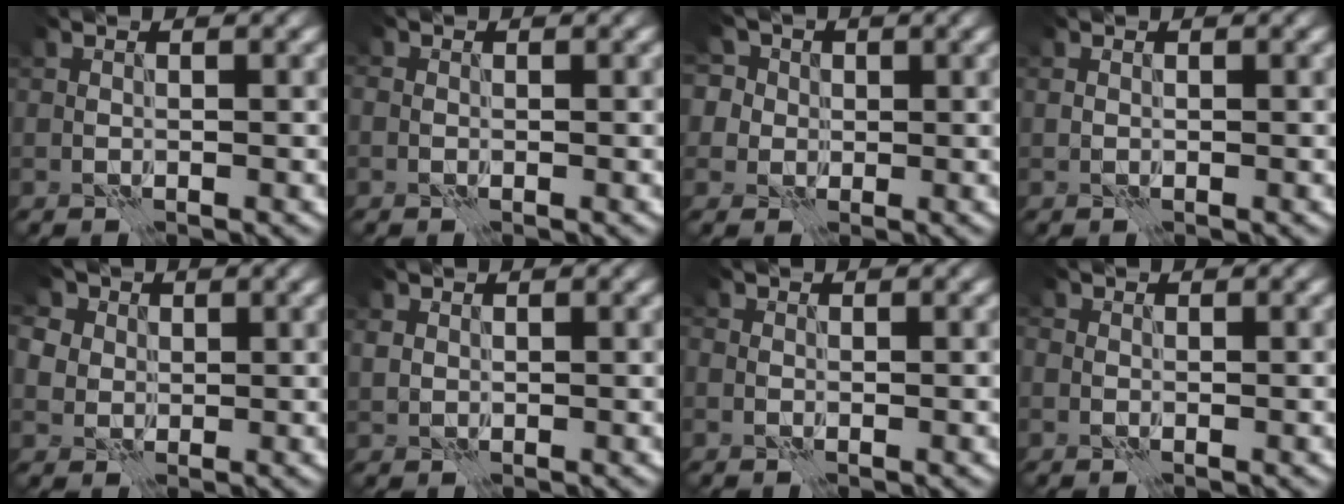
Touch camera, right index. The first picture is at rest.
{"total": 1.5, "force": [-0.2, 1.4, 0.5], "torque": [-0.001, -0.001, -0.012]}
{"total": 8.1, "force": [4.0, 6.2, 3.5], "torque": [-0.071, 0.022, 0.028]}
{"total": 0.0}
{"total": 8.2, "force": [3.5, 6.6, 3.3], "torque": [-0.080, 0.019, 0.038]}
{"total": 0.8, "force": [0.2, 0.8, -0.1], "torque": [-0.008, -0.003, 0.001]}
{"total": 1.7, "force": [-0.3, 1.5, 0.7], "torque": [0.001, 0.003, -0.017]}
{"total": 2.0, "force": [-0.3, 1.7, 1.0], "torque": [0.002, 0.004, -0.017]}